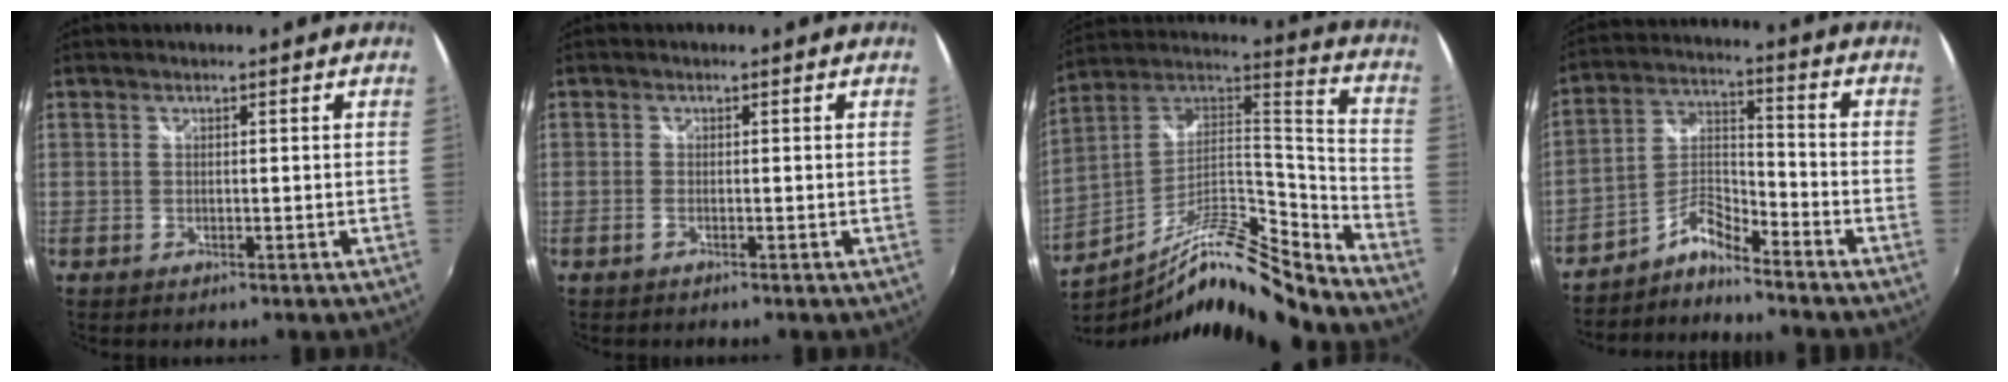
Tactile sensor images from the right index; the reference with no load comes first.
{"total": 0.7, "force": [-0.5, 0.2, 0.4], "torque": [-0.010, -0.001, -0.012]}
{"total": 19.4, "force": [-14.5, 3.8, 12.2], "torque": [-0.208, 0.002, -0.268]}
{"total": 6.1, "force": [-5.5, 0.8, 2.5], "torque": [-0.059, 0.031, -0.117]}